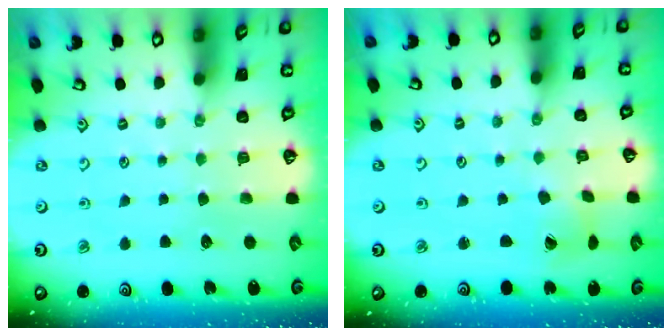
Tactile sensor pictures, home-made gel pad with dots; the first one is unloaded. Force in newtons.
{"total": 2.3, "press": 2.3, "slide": 0.3}